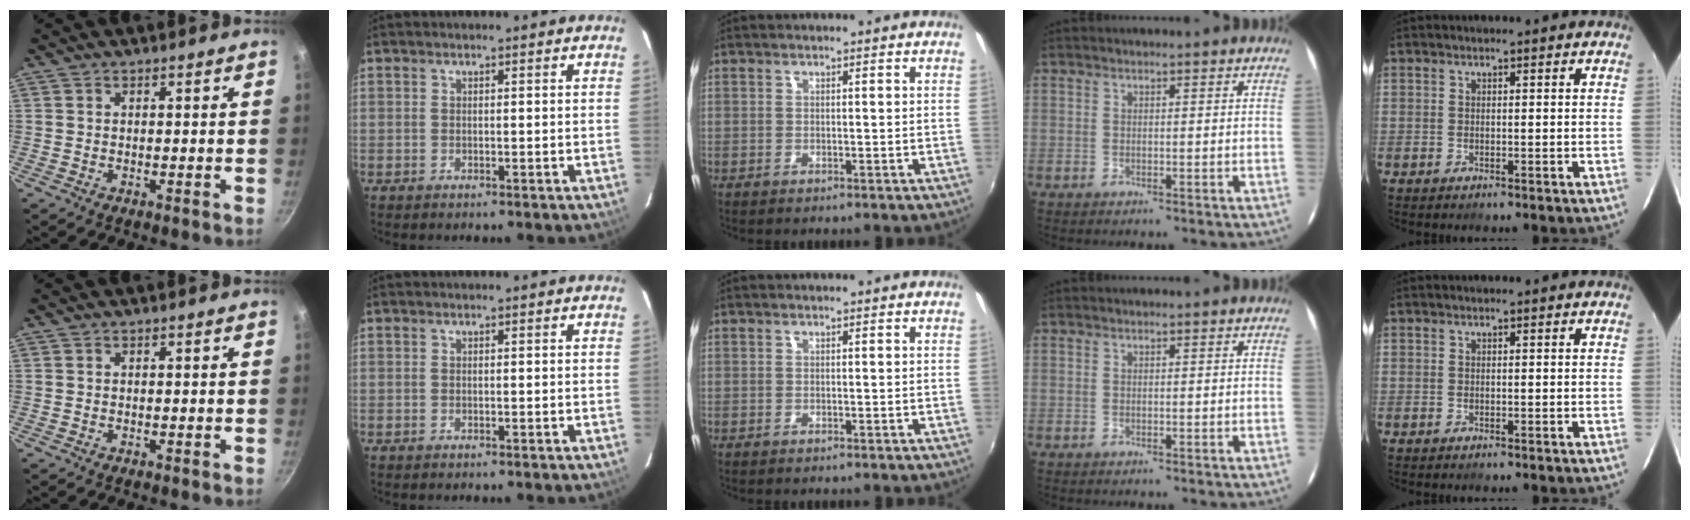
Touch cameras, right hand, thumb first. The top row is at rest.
{}